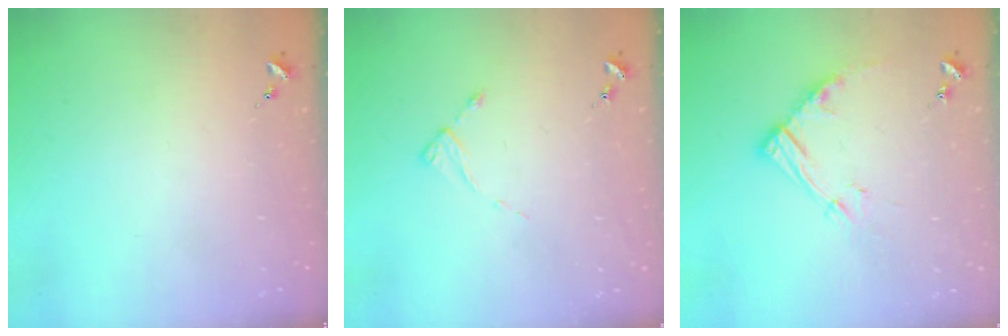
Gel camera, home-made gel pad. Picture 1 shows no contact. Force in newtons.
{"total": 2.0, "press": 2.0, "slide": 0.3}
{"total": 13.1, "press": 13.0, "slide": 1.3}